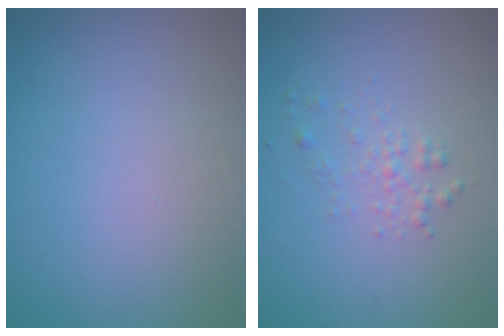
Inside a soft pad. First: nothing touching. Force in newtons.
{"total": 1.4, "press": 1.4, "slide": 0.0}